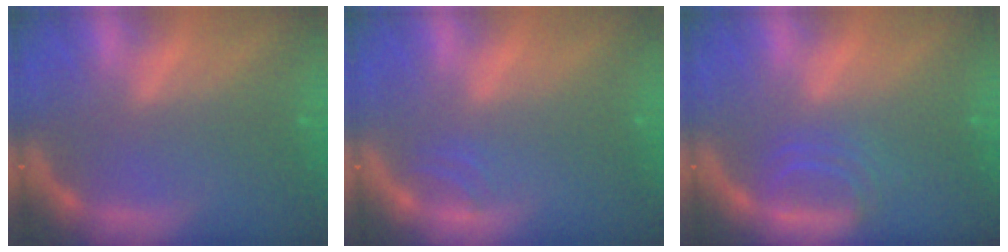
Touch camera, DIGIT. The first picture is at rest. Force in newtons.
{"total": 0.9}
{"total": 2.9}